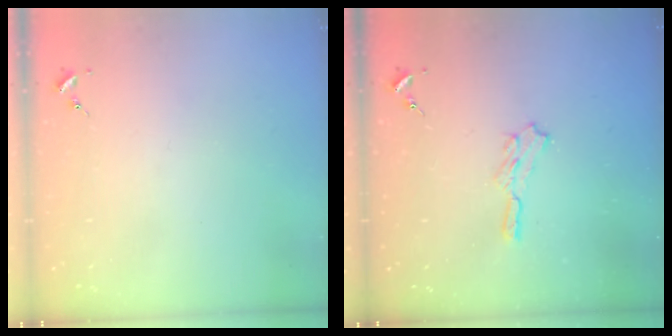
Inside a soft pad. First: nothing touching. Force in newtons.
{"total": 5.0, "press": 5.0, "slide": 0.8}